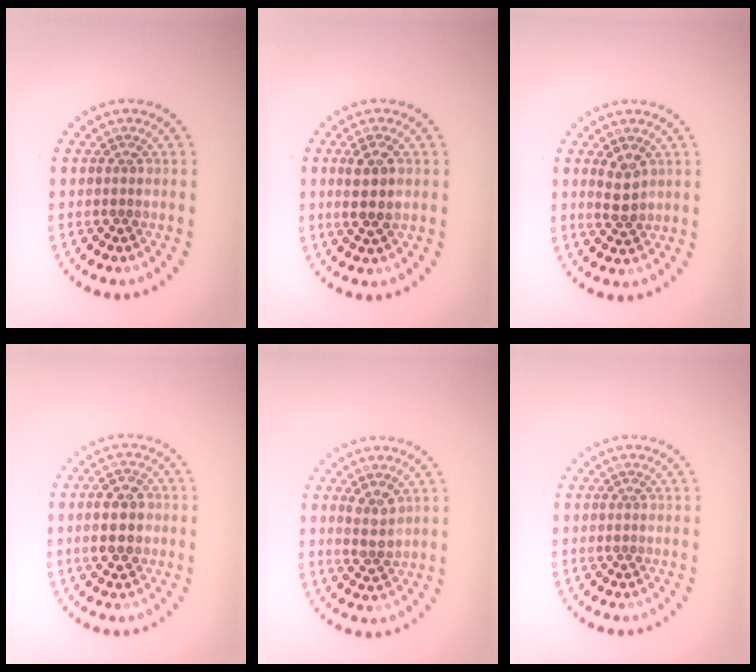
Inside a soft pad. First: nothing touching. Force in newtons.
{"total": 2.7, "press": 2.7, "slide": 0.6}
{"total": 2.2, "press": 2.2, "slide": 0.5}
{"total": 3.3, "press": 3.3, "slide": 0.1}
{"total": 1.8, "press": 1.7, "slide": 0.5}
{"total": 0.0}